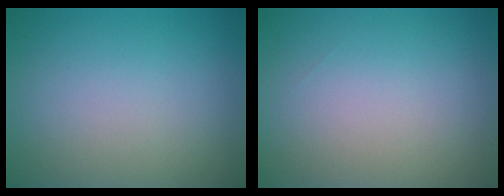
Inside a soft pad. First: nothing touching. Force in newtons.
{"total": 0.0}